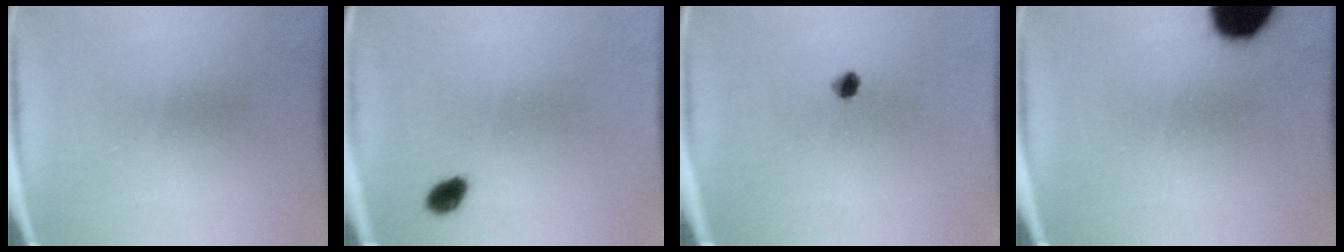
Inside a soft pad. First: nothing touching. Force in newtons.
{"total": 2.9}
{"total": 1.9}
{"total": 15.1}